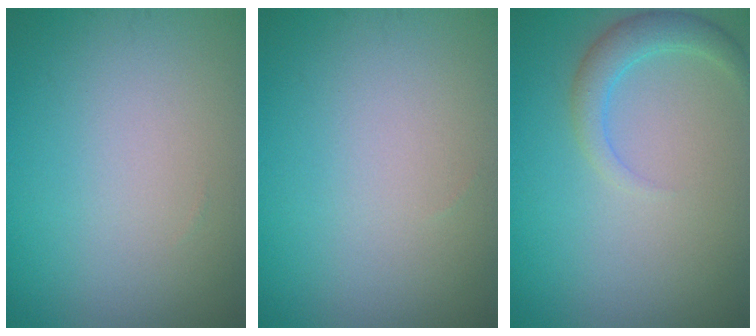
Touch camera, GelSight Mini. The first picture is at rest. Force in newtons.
{"total": 0.0}
{"total": 2.4, "press": 2.4, "slide": 0.2}